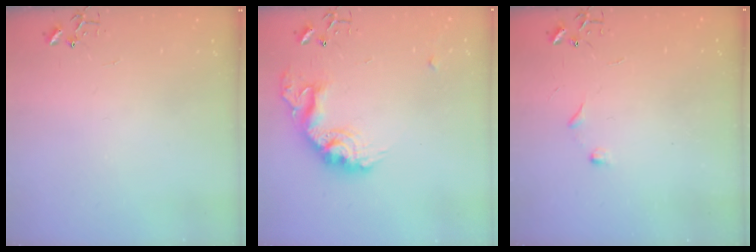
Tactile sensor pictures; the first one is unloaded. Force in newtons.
{"total": 17.2, "press": 17.2, "slide": 1.2}
{"total": 4.3, "press": 4.3, "slide": 0.6}